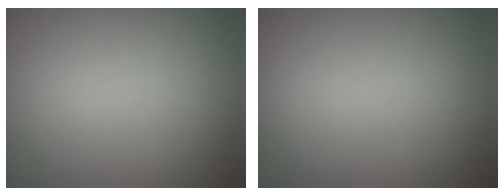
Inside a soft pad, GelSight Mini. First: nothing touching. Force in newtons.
{"total": 0.0}